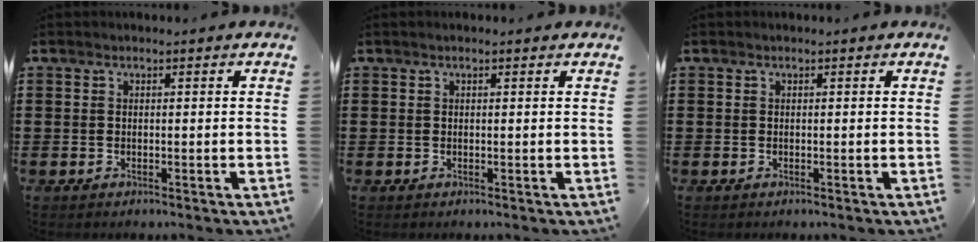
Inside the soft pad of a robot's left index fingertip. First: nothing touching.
{"total": 0.7, "force": [0.4, 0.0, 0.5], "torque": [-0.011, 0.001, 0.009]}
{"total": 0.0}